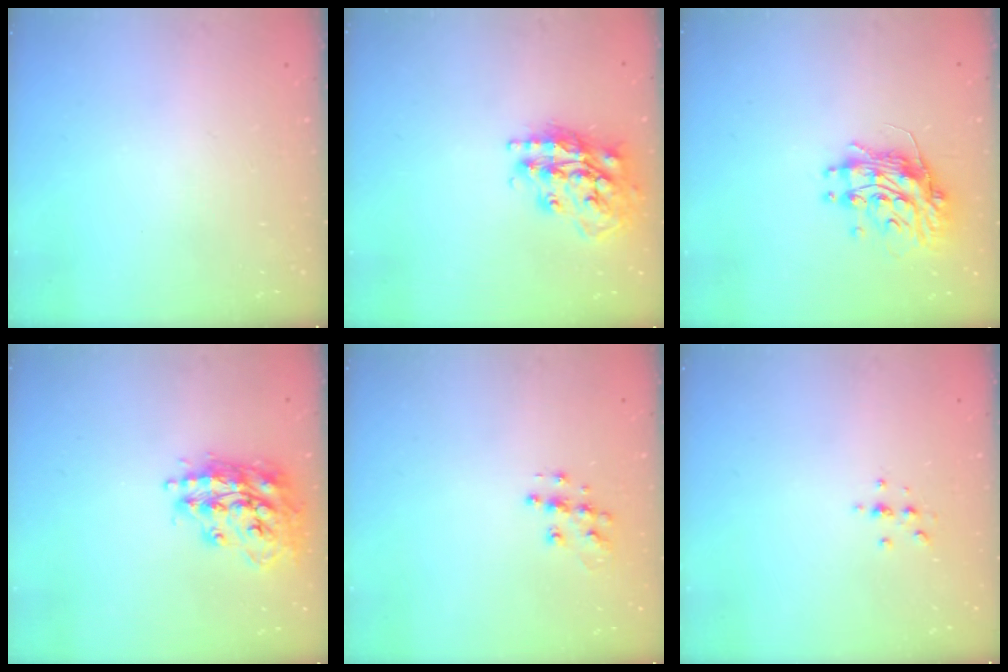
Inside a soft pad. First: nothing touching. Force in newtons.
{"total": 17.9, "press": 17.8, "slide": 1.5}
{"total": 12.2, "press": 12.1, "slide": 0.9}
{"total": 17.7, "press": 17.6, "slide": 1.3}
{"total": 8.9, "press": 8.9, "slide": 0.5}
{"total": 2.8, "press": 2.7, "slide": 0.3}